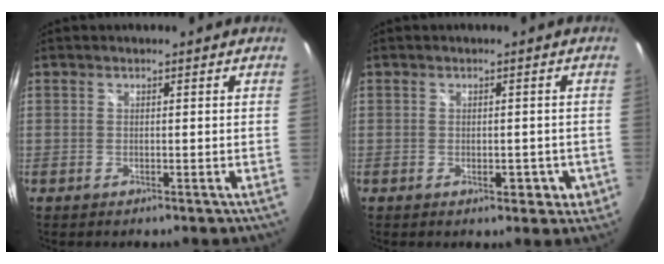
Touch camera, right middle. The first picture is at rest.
{"total": 4.3, "force": [-1.5, 2.6, 3.0], "torque": [-0.045, -0.006, -0.016]}